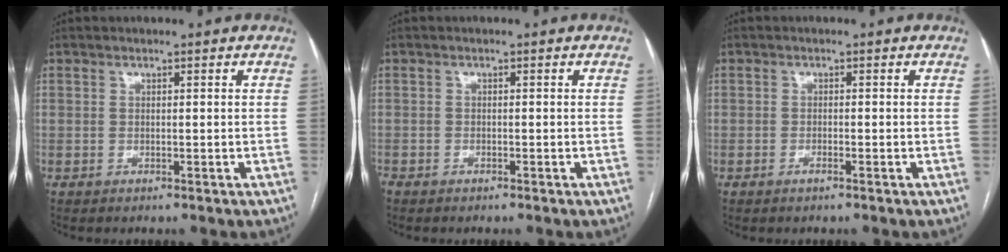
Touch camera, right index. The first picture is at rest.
{"total": 1.1, "force": [-1.0, 0.4, 0.3], "torque": [-0.008, 0.000, -0.018]}
{"total": 0.8, "force": [-0.6, 0.2, 0.5], "torque": [-0.008, 0.001, -0.009]}